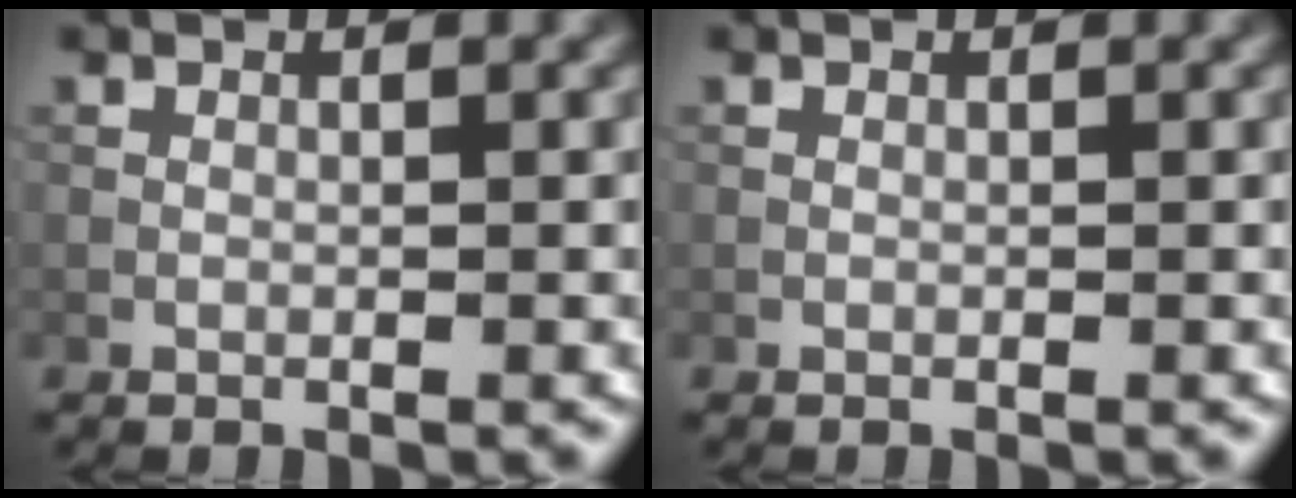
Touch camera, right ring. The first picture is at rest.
{"total": 0.0}